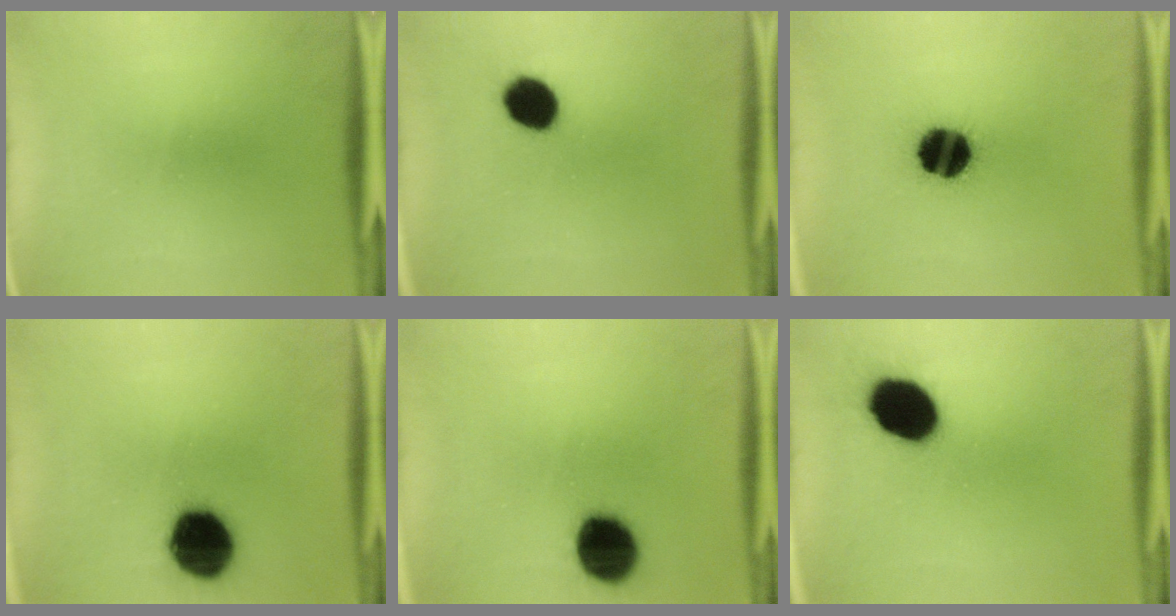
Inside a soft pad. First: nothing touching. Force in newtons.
{"total": 9.1}
{"total": 14.6}
{"total": 15.8}
{"total": 13.7}
{"total": 15.0}